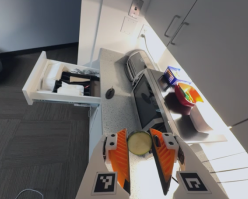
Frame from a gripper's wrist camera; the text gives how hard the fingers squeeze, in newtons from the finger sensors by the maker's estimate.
{"total": 10.8, "left": 11.1, "right": 10.5}